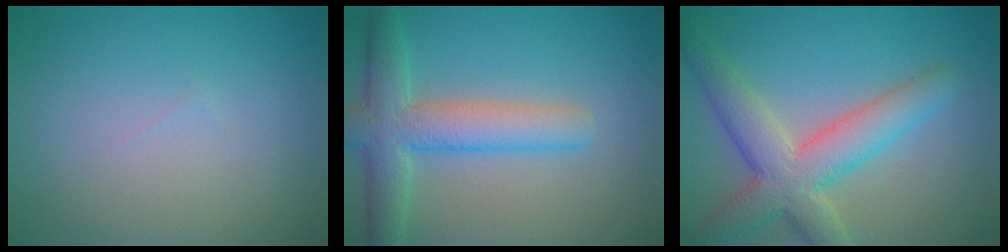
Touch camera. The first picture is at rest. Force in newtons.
{"total": 5.8, "press": 5.8, "slide": 0.2}
{"total": 6.6, "press": 6.6, "slide": 0.4}